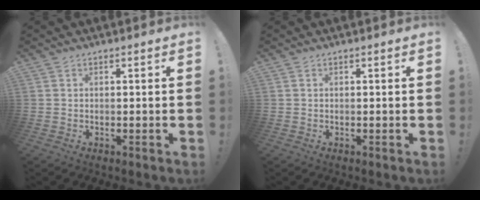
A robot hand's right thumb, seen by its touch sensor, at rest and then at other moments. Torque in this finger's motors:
{"motor_torque": [-0.11, -0.04, -0.01, -0.06, -0.02]}